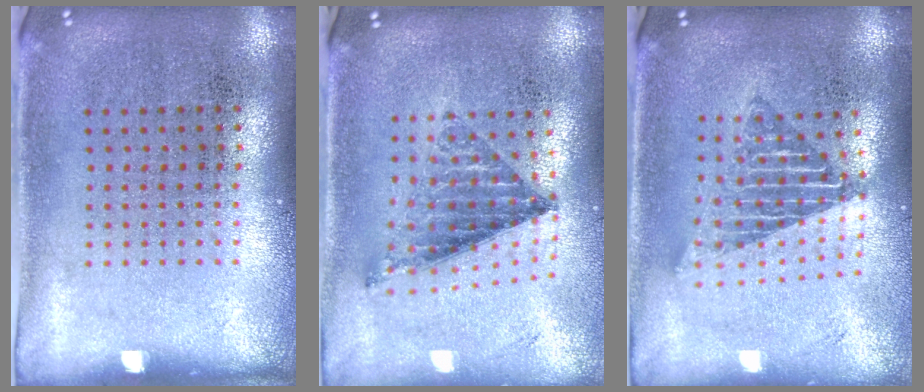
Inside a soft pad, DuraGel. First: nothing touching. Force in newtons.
{"total": 0.9, "press": 0.9, "slide": 0.2}
{"total": 1.6, "press": 1.3, "slide": 0.9}